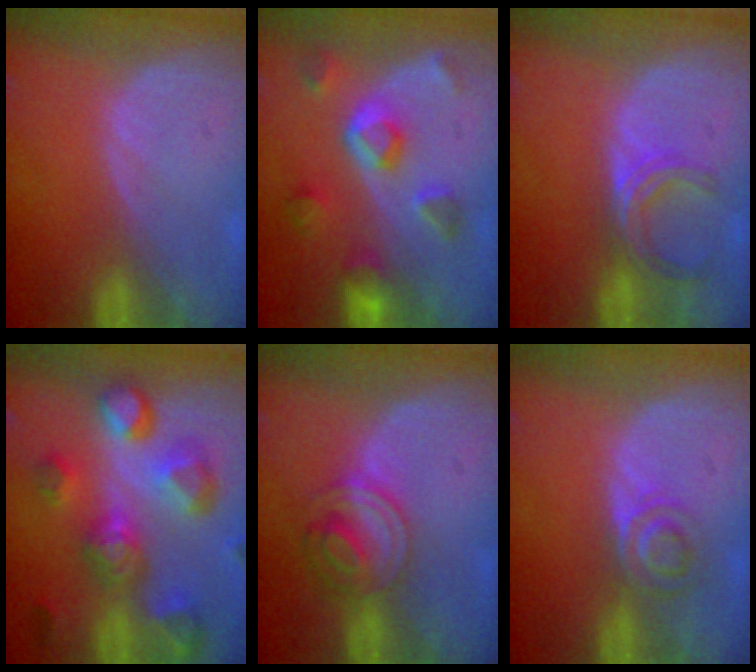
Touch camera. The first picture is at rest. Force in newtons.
{"total": 7.8, "press": 7.0, "slide": 3.5}
{"total": 5.1, "press": 4.5, "slide": 2.4}
{"total": 11.3, "press": 10.0, "slide": 5.2}
{"total": 6.1, "press": 5.4, "slide": 2.8}
{"total": 3.8, "press": 3.6, "slide": 0.9}